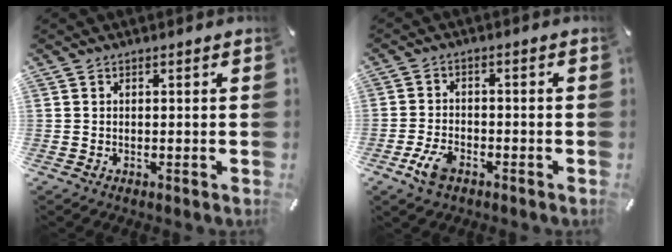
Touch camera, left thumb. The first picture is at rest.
{"total": 5.6, "force": [-3.2, 3.0, 3.4], "torque": [-0.085, 0.009, -0.063]}